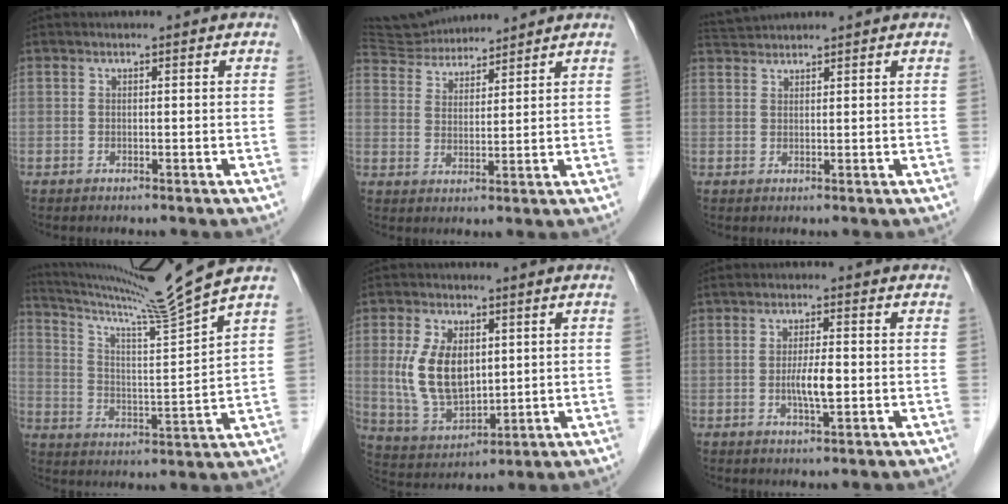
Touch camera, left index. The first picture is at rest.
{"total": 8.8, "force": [8.6, 1.4, 1.1], "torque": [-0.028, 0.027, 0.159]}
{"total": 3.1, "force": [3.1, -0.3, 0.1], "torque": [-0.010, 0.022, 0.065]}
{"total": 14.6, "force": [12.8, -4.0, 5.9], "torque": [-0.108, -0.040, 0.211]}
{"total": 9.9, "force": [1.8, 5.6, 7.9], "torque": [-0.173, 0.001, 0.050]}
{"total": 4.1, "force": [-0.6, 0.4, 4.0], "torque": [-0.076, -0.004, -0.010]}